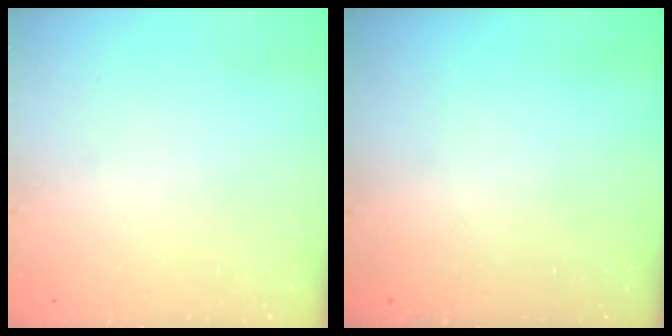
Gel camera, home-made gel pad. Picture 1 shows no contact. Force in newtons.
{"total": 0.0}